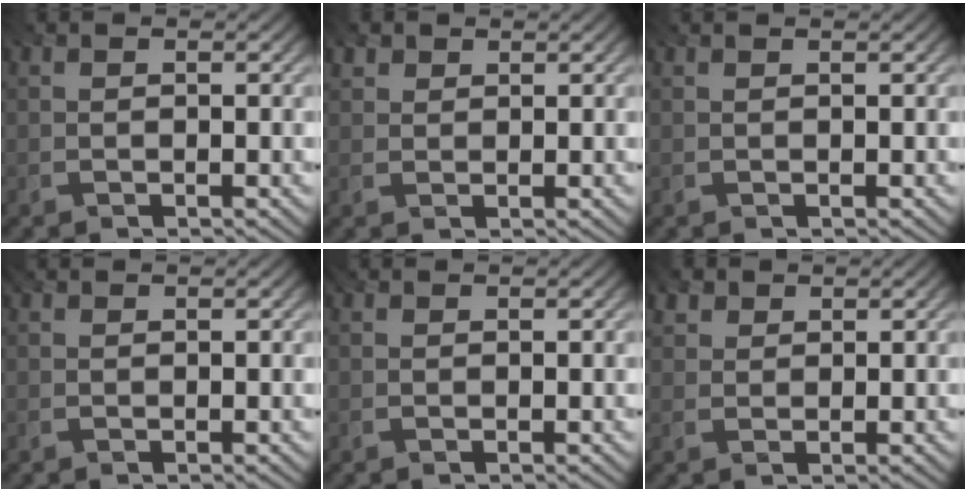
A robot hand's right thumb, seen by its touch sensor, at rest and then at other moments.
{"total": 1.9, "force": [1.3, 1.3, 0.7], "torque": [-0.019, 0.002, 0.028]}
{"total": 0.7, "force": [0.6, -0.1, 0.3], "torque": [-0.006, 0.000, 0.008]}
{"total": 1.3, "force": [1.1, 0.3, 0.5], "torque": [-0.013, 0.004, 0.018]}
{"total": 1.3, "force": [1.1, 0.4, 0.6], "torque": [-0.014, 0.004, 0.016]}
{"total": 2.5, "force": [1.7, 1.6, 0.9], "torque": [-0.027, -0.002, 0.038]}